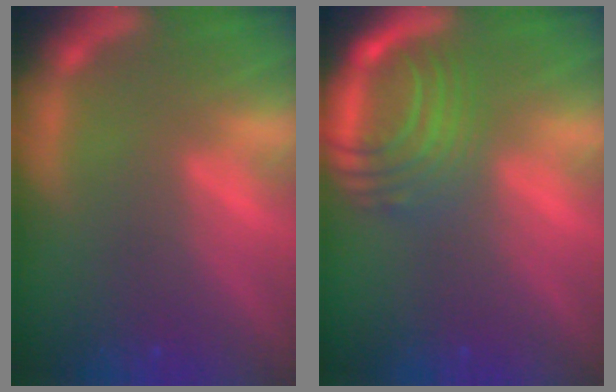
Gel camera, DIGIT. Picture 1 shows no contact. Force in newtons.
{"total": 7.5}